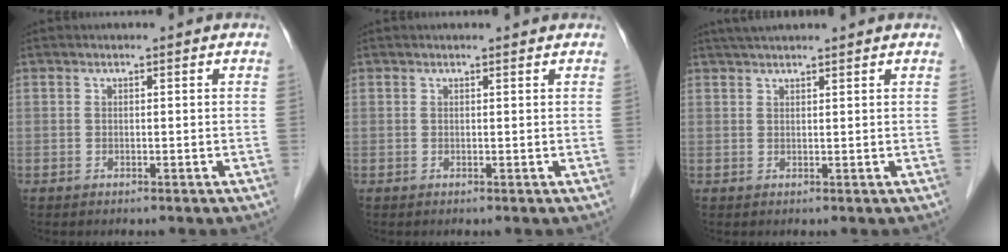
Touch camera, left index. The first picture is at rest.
{"total": 1.5, "force": [1.5, 0.1, 0.3], "torque": [-0.011, 0.005, 0.016]}
{"total": 6.2, "force": [5.5, 0.3, 2.8], "torque": [-0.042, 0.038, 0.082]}